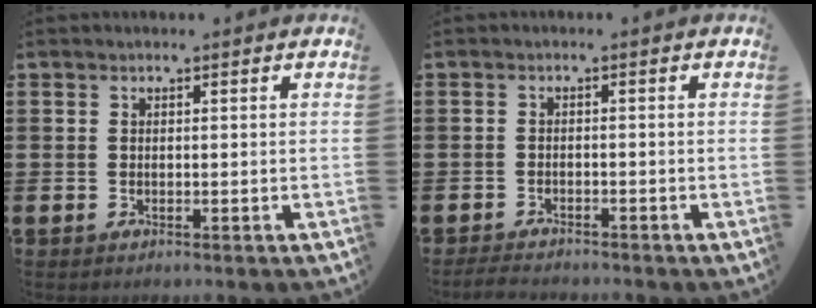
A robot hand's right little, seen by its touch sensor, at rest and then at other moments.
{"total": 1.7, "force": [-1.7, 0.1, 0.2], "torque": [-0.007, 0.004, -0.036]}